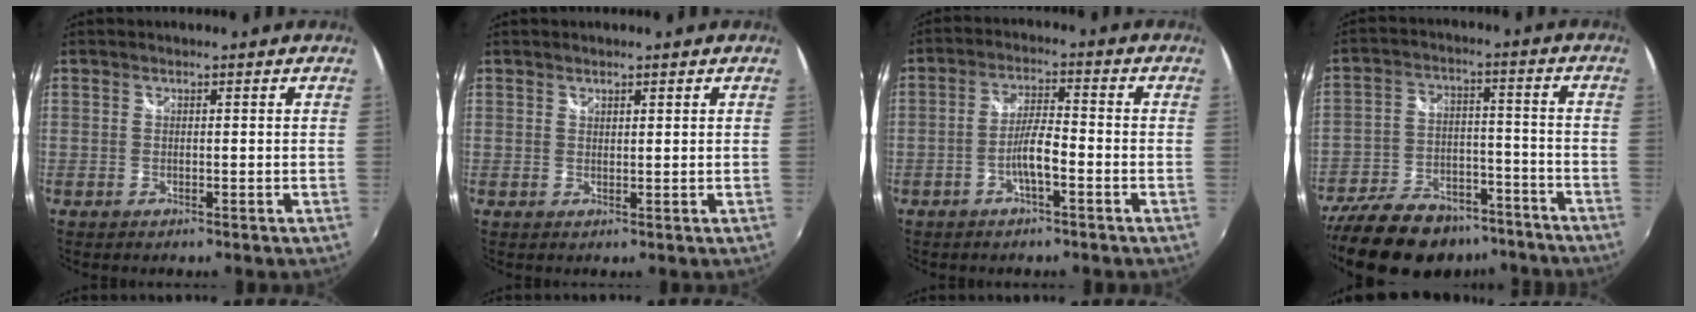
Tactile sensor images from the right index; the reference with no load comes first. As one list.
[{"total": 0.8, "force": [0.7, 0.3, 0.2], "torque": [-0.001, -0.001, 0.014]}, {"total": 5.0, "force": [-2.4, 0.7, 4.4], "torque": [-0.088, 0.007, -0.043]}, {"total": 22.2, "force": [-17.1, 10.9, 9.0], "torque": [-0.207, 0.015, -0.242]}]